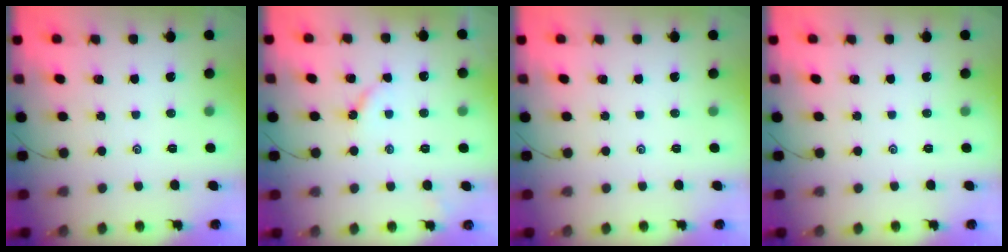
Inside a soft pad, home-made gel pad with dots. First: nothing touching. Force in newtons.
{"total": 2.8, "press": 2.8, "slide": 0.4}
{"total": 0.0}
{"total": 0.0}